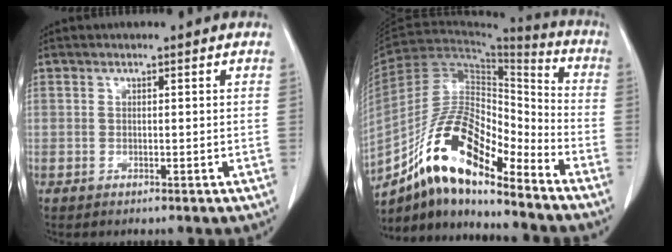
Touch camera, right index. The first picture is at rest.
{"total": 16.2, "force": [-11.1, 4.3, 10.9], "torque": [-0.200, 0.023, -0.198]}